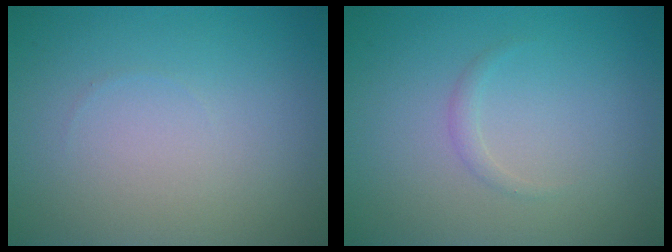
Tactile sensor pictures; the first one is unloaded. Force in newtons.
{"total": 0.8, "press": 0.8, "slide": 0.0}